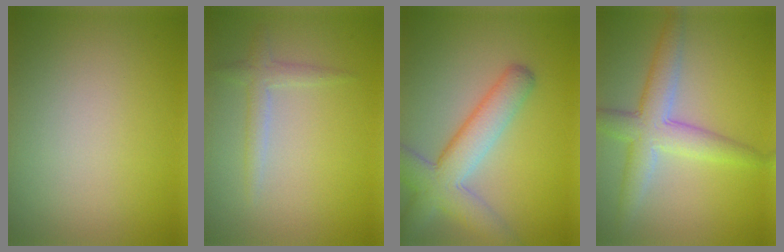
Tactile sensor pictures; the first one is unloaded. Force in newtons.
{"total": 1.7, "press": 1.7, "slide": 0.1}
{"total": 6.3, "press": 6.3, "slide": 0.4}
{"total": 4.8, "press": 4.8, "slide": 0.1}